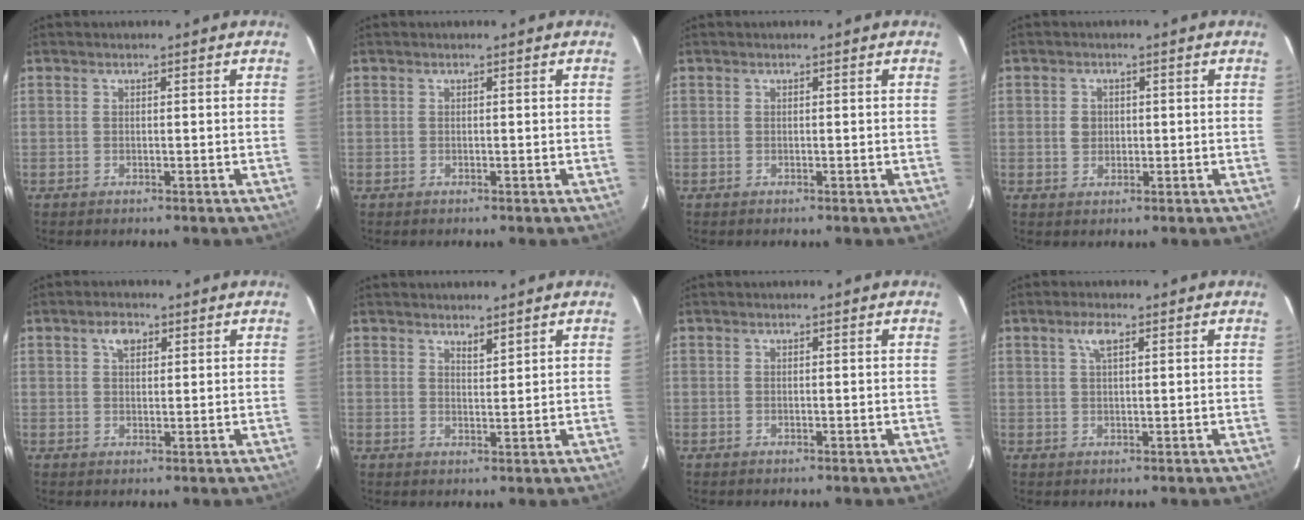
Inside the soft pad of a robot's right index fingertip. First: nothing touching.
{"total": 0.0}
{"total": 0.0}
{"total": 2.5, "force": [0.1, 2.3, 0.9], "torque": [-0.015, 0.006, 0.001]}
{"total": 3.0, "force": [1.4, 1.9, 1.8], "torque": [-0.029, 0.010, 0.024]}
{"total": 1.8, "force": [1.6, 0.3, 0.8], "torque": [-0.011, 0.000, 0.027]}
{"total": 0.0}
{"total": 2.7, "force": [1.3, 0.9, 2.1], "torque": [-0.043, 0.007, 0.025]}